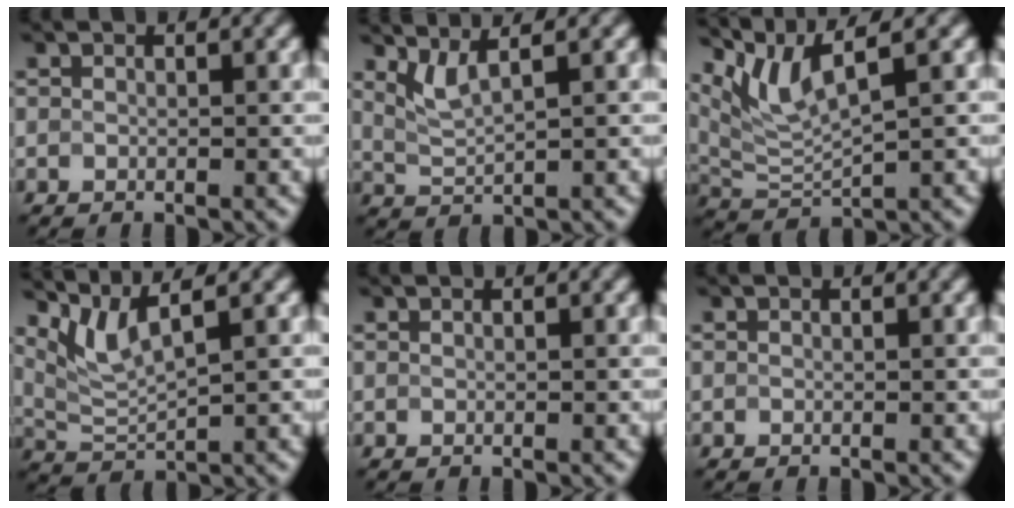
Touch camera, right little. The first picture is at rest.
{"total": 2.6, "force": [1.7, 0.5, 1.9], "torque": [-0.038, -0.004, 0.040]}
{"total": 5.3, "force": [3.3, 1.1, 4.0], "torque": [-0.092, 0.002, 0.074]}
{"total": 4.0, "force": [2.7, 0.7, 2.9], "torque": [-0.069, 0.002, 0.063]}
{"total": 0.0}
{"total": 0.0}